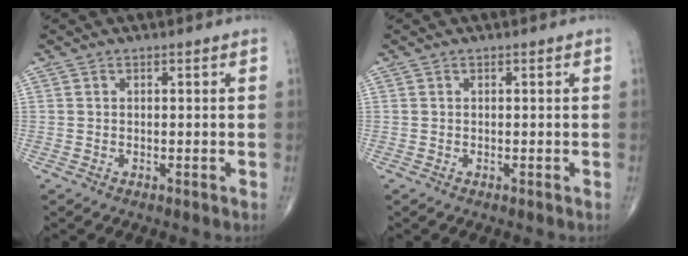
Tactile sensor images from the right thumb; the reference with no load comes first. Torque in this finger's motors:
{"motor_torque": [0.00, 0.00, 0.09, 0.09, 0.00]}